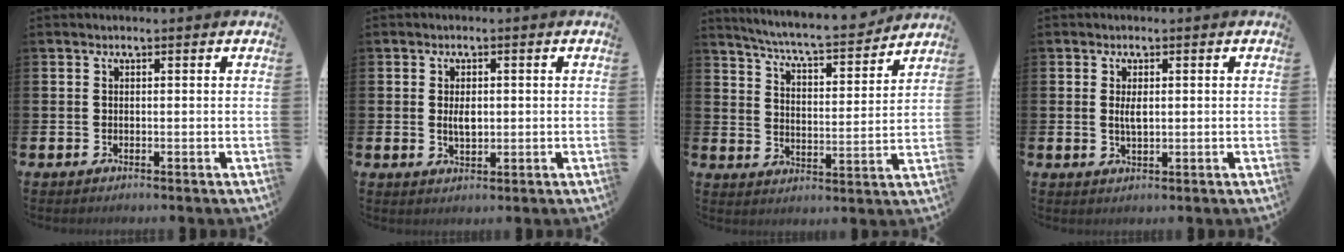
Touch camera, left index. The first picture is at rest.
{"total": 2.3, "force": [0.2, 1.2, 2.0], "torque": [-0.029, 0.001, -0.001]}
{"total": 6.4, "force": [6.1, 0.1, 2.0], "torque": [-0.060, -0.054, 0.099]}
{"total": 2.1, "force": [0.3, 0.8, 1.9], "torque": [-0.028, -0.003, 0.002]}